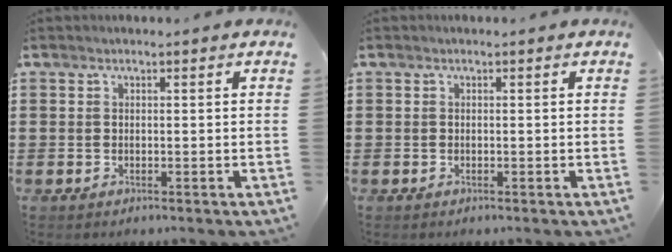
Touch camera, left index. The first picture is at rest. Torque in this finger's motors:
{"motor_torque": [0.00, 0.00, 0.00, 0.01]}